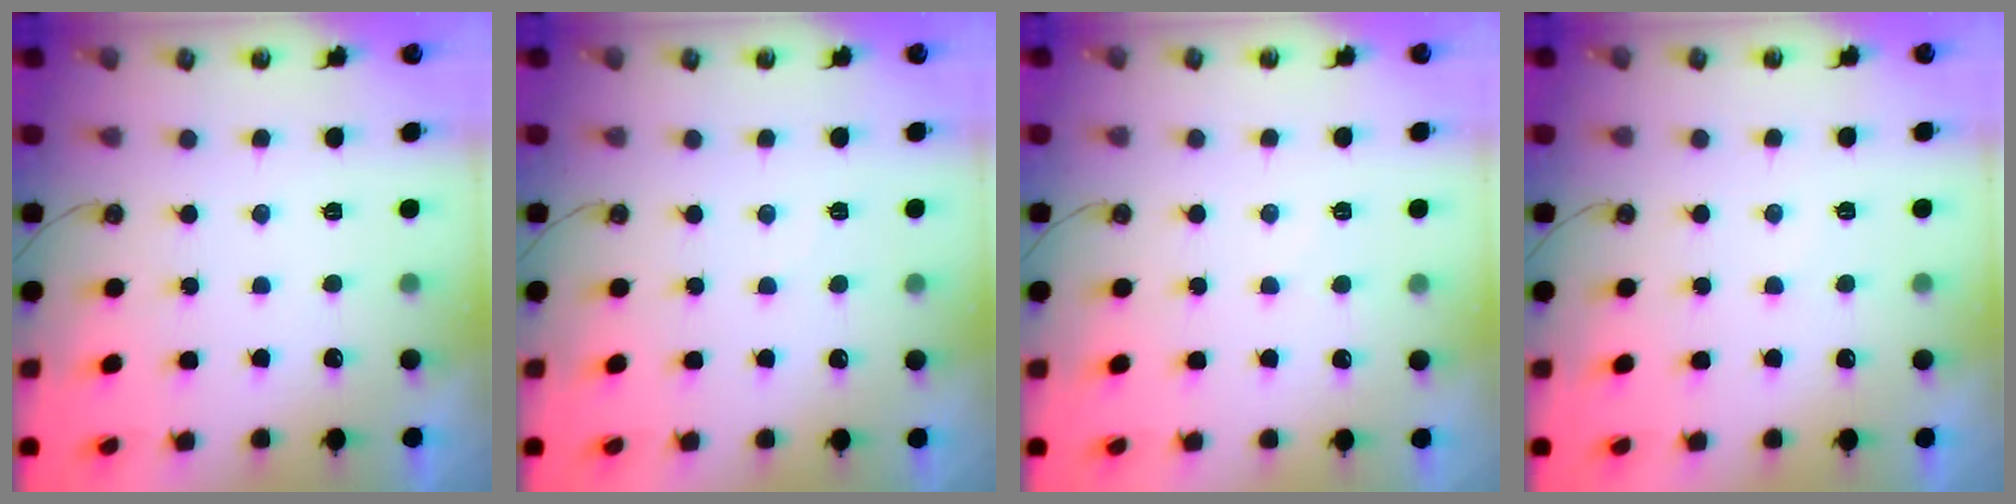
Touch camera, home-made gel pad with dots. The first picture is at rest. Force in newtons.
{"total": 3.8, "press": 3.8, "slide": 0.5}
{"total": 5.5, "press": 5.5, "slide": 0.6}
{"total": 3.8, "press": 3.8, "slide": 0.4}